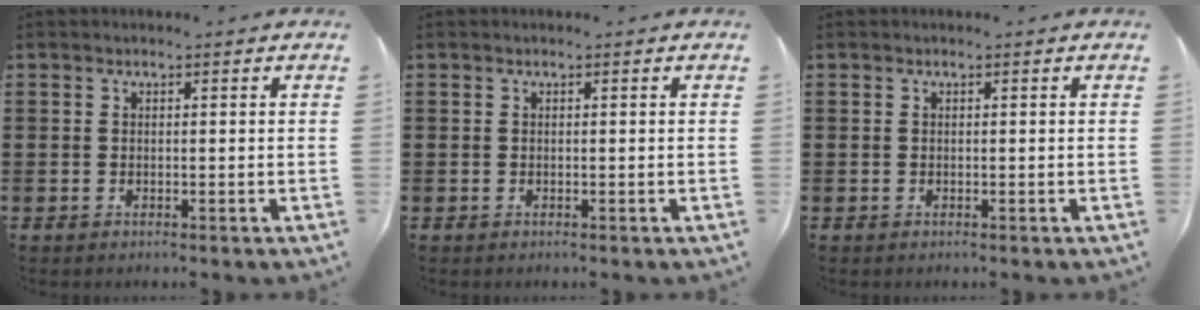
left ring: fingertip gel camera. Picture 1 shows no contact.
{"total": 0.0}
{"total": 0.0}